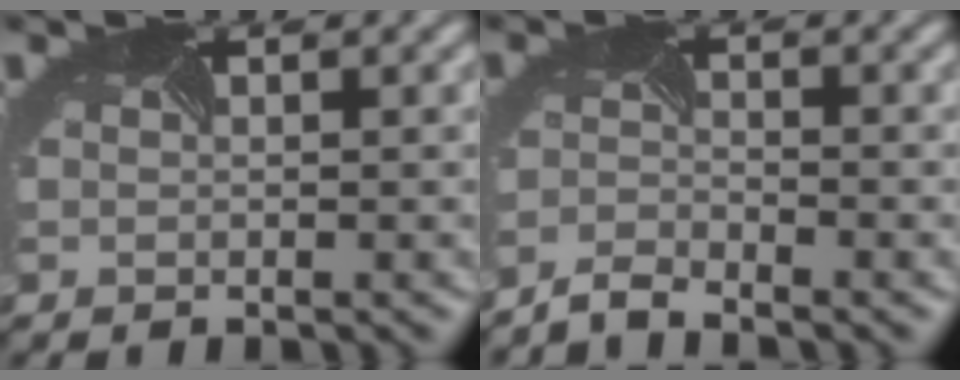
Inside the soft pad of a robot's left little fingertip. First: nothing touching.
{"total": 3.1, "force": [-3.0, -0.6, -0.6], "torque": [0.001, -0.012, -0.063]}